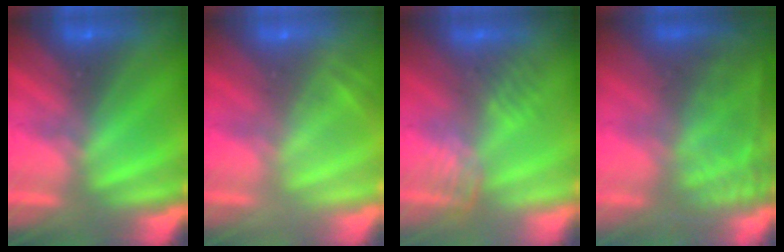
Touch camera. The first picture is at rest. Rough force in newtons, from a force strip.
{"total": 2.0}
{"total": 2.8}
{"total": 8.1}